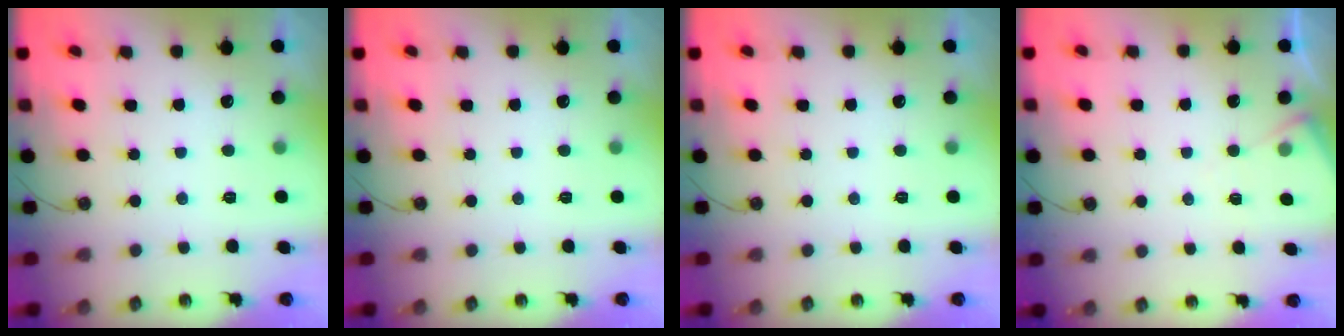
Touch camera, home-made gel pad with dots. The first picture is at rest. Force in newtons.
{"total": 0.0}
{"total": 0.0}
{"total": 4.4, "press": 4.4, "slide": 0.7}